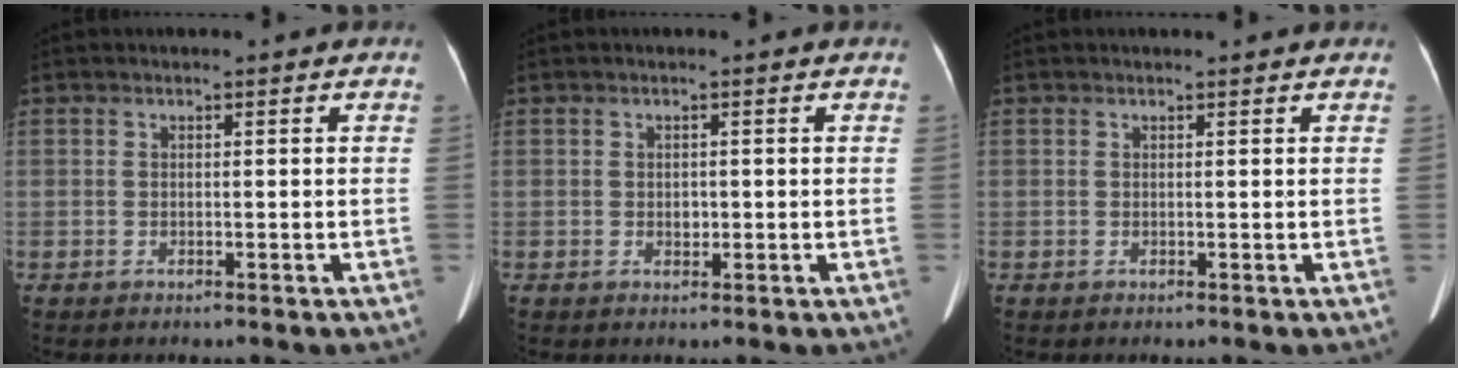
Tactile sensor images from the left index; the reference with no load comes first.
{"total": 1.0, "force": [-0.1, 0.8, 0.6], "torque": [-0.010, -0.001, -0.001]}
{"total": 1.1, "force": [1.1, 0.1, 0.2], "torque": [-0.010, 0.003, 0.012]}